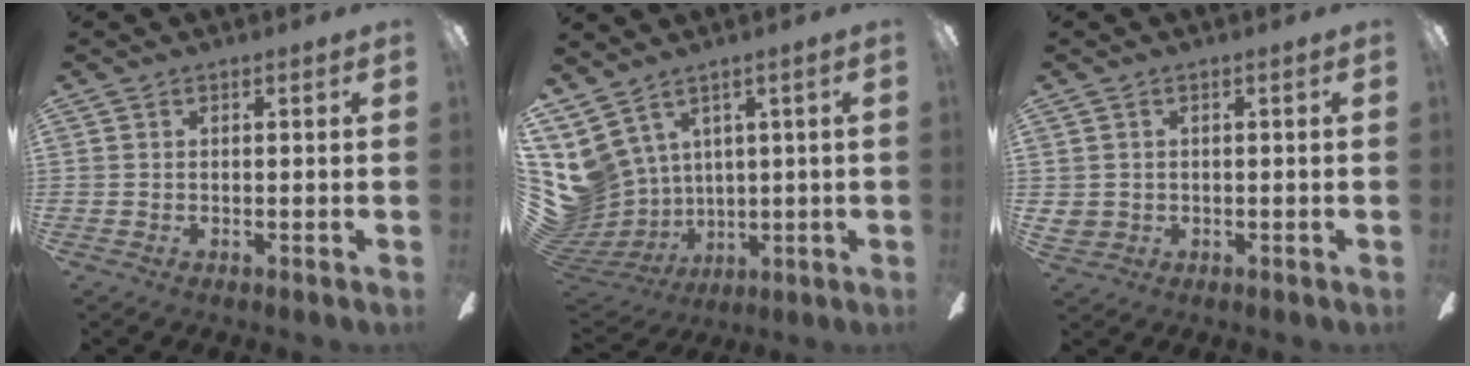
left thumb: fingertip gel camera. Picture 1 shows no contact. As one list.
[{"total": 10.3, "force": [5.6, 7.9, 3.5], "torque": [-0.133, -0.043, 0.116]}, {"total": 2.0, "force": [0.1, 2.0, 0.5], "torque": [-0.009, 0.004, 0.002]}]